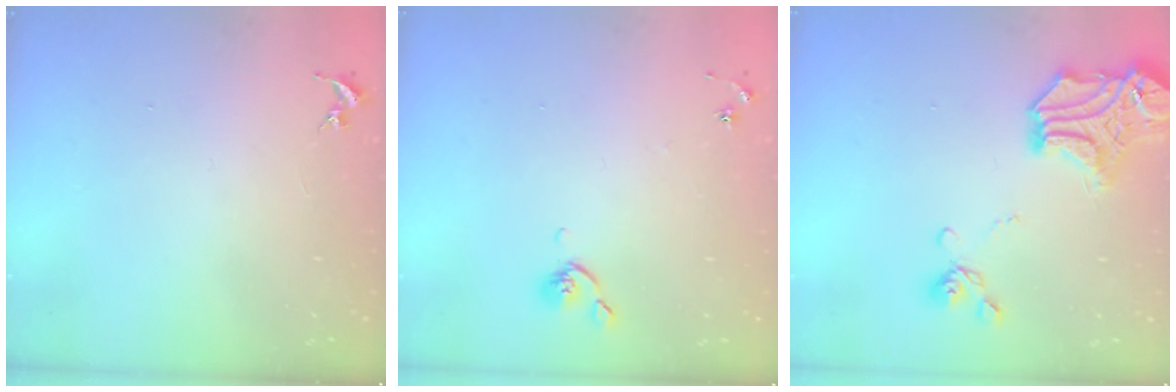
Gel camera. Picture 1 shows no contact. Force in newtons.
{"total": 4.4, "press": 4.3, "slide": 0.8}
{"total": 18.0, "press": 17.9, "slide": 1.8}